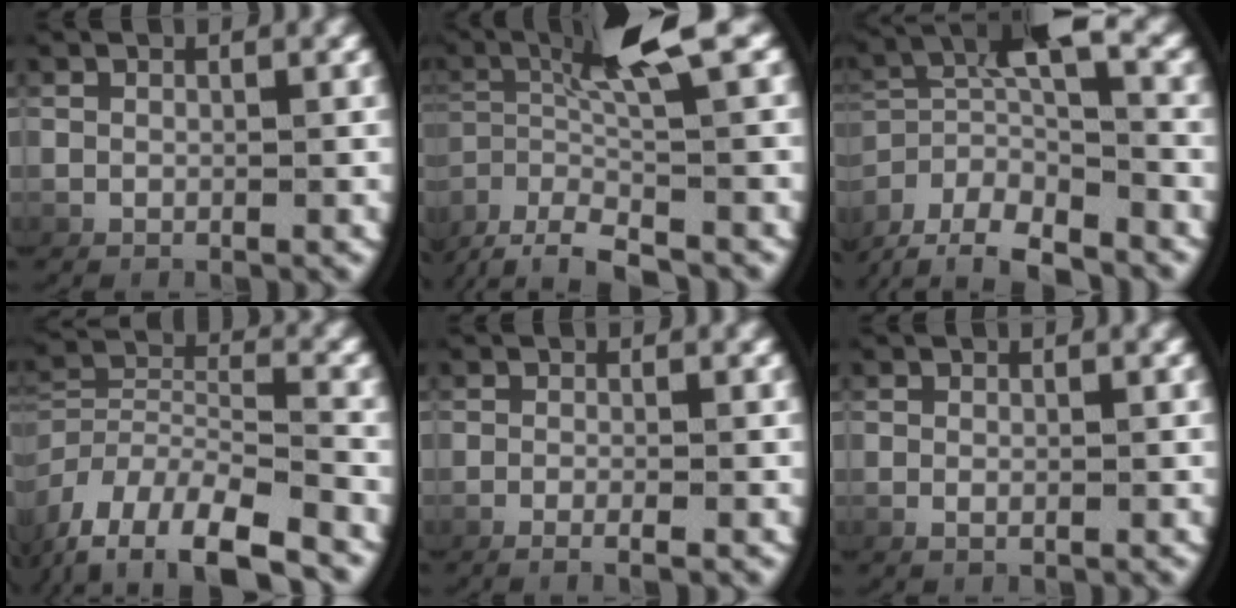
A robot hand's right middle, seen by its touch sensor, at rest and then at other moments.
{"total": 6.5, "force": [0.8, 2.0, 6.1], "torque": [-0.131, 0.003, 0.024]}
{"total": 7.2, "force": [-1.7, 4.8, 5.2], "torque": [-0.114, -0.025, -0.021]}
{"total": 7.4, "force": [-3.3, 4.2, 5.1], "torque": [-0.108, -0.013, -0.047]}
{"total": 1.8, "force": [-1.4, 0.4, 1.2], "torque": [-0.032, 0.002, -0.026]}
{"total": 0.6, "force": [-0.3, 0.3, 0.4], "torque": [-0.020, -0.007, 0.000]}